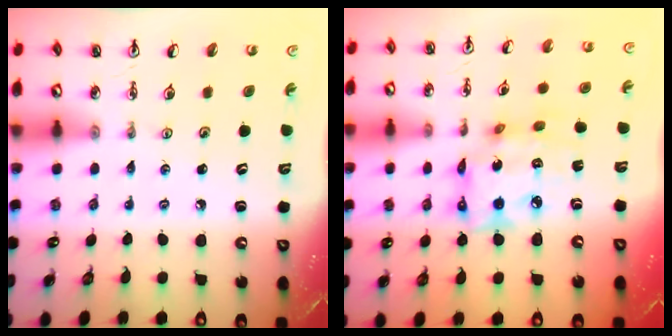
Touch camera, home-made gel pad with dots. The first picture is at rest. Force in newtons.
{"total": 12.8, "press": 12.7, "slide": 1.7}